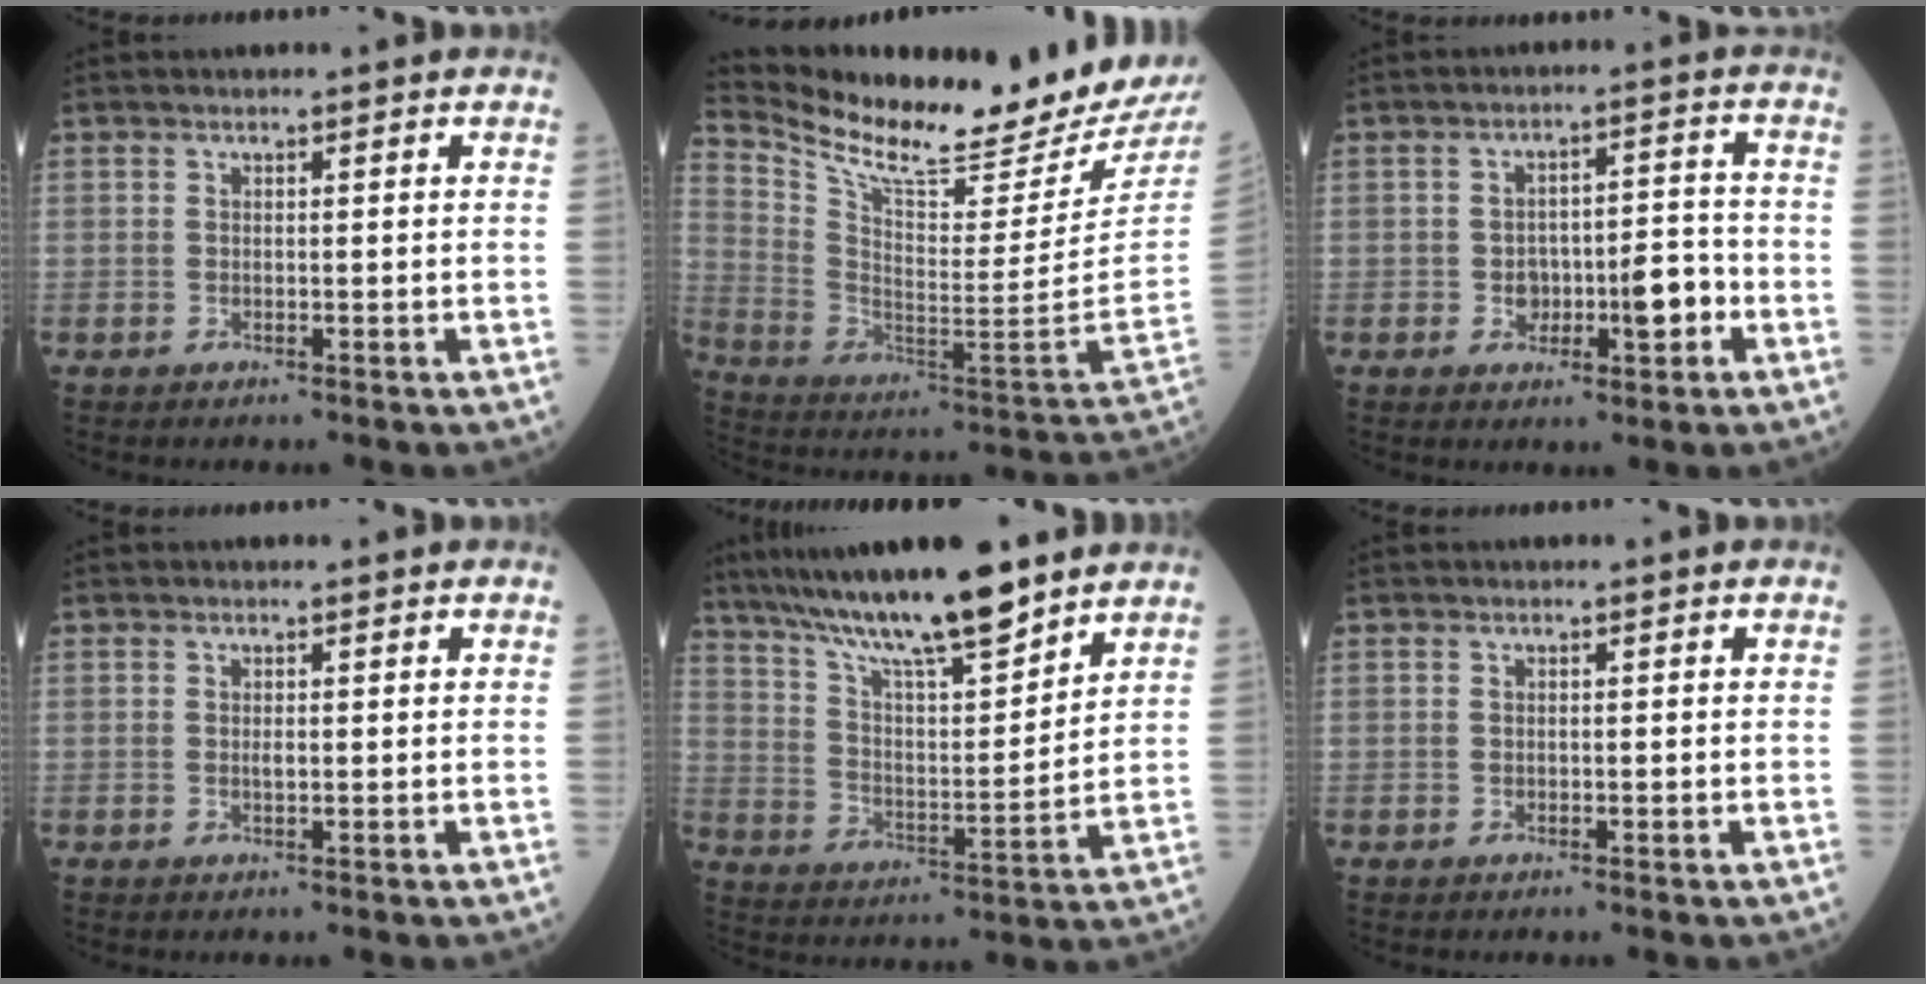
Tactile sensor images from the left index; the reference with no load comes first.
{"total": 22.8, "force": [20.9, 0.1, 9.1], "torque": [-0.184, -0.097, 0.323]}
{"total": 6.4, "force": [-2.0, 2.9, 5.3], "torque": [-0.080, 0.022, -0.024]}
{"total": 1.4, "force": [-0.1, 0.9, 1.1], "torque": [-0.020, 0.001, 0.000]}
{"total": 17.8, "force": [14.3, 1.8, 10.5], "torque": [-0.182, 0.013, 0.255]}
{"total": 0.0}